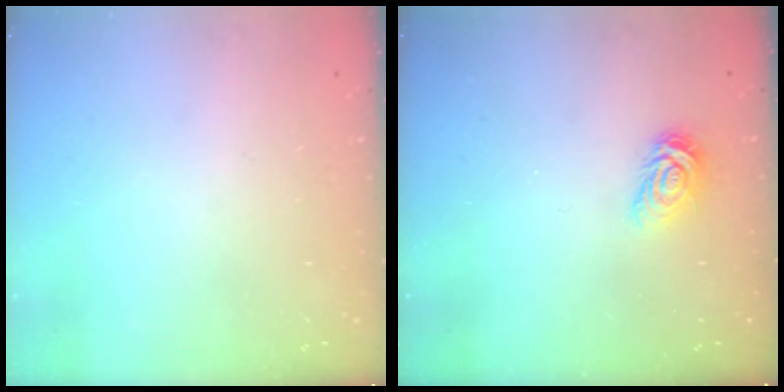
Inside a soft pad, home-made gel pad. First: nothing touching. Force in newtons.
{"total": 5.1, "press": 5.0, "slide": 0.6}